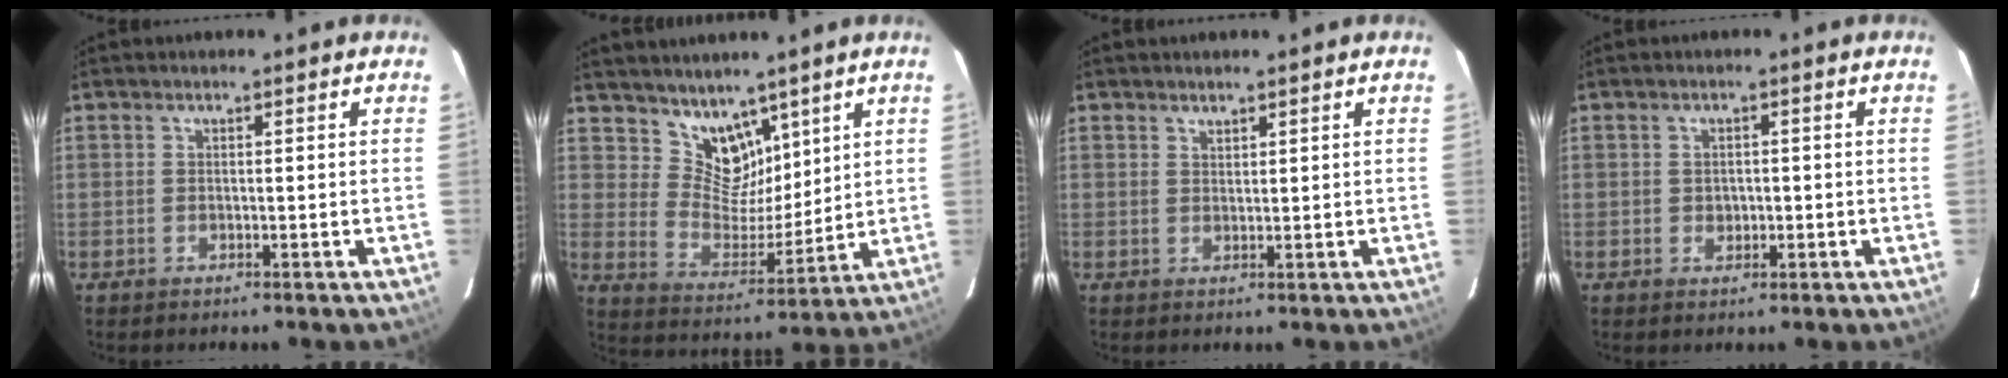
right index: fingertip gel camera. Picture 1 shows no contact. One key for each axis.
{"total": 9.9, "fx": 7.1, "fy": 6.1, "fz": 3.3, "tx": -0.052, "ty": -0.004, "tz": 0.141}
{"total": 1.2, "fx": 1.0, "fy": 0.5, "fz": 0.2, "tx": -0.003, "ty": 0.001, "tz": 0.019}
{"total": 2.0, "fx": -0.2, "fy": 1.8, "fz": 0.8, "tx": -0.010, "ty": 0.002, "tz": -0.002}